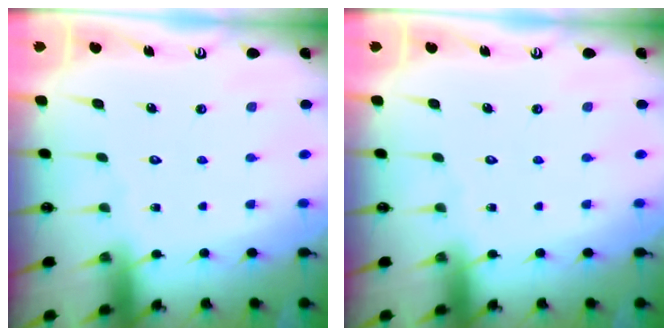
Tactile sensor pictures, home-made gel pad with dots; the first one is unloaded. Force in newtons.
{"total": 0.0}